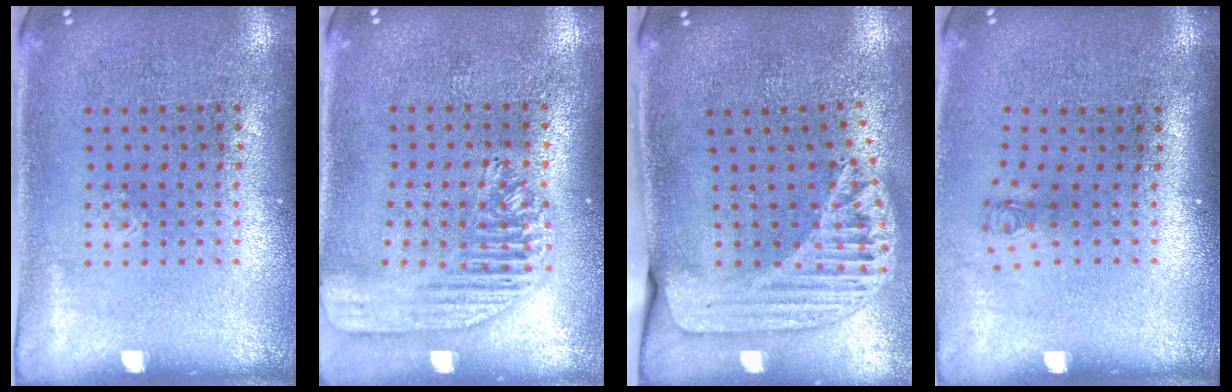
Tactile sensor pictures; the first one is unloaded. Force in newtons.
{"total": 1.8, "press": 1.6, "slide": 0.8}
{"total": 1.8, "press": 1.6, "slide": 0.9}
{"total": 0.7, "press": 0.3, "slide": 0.6}